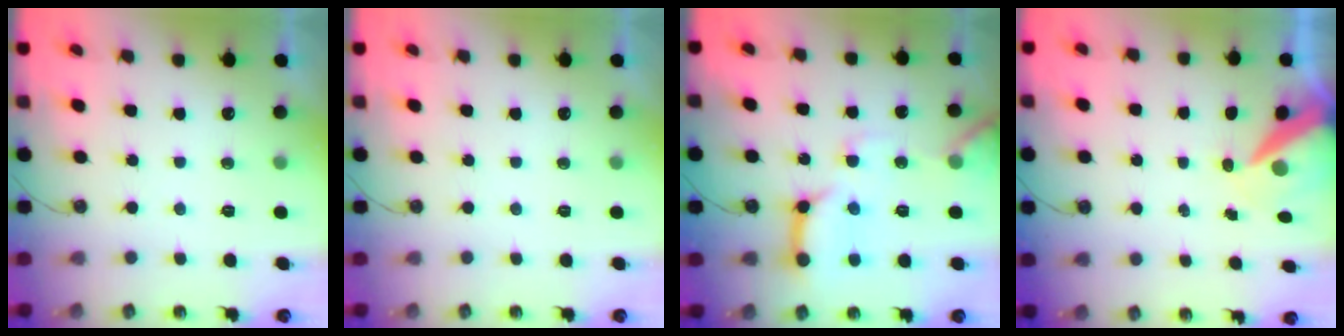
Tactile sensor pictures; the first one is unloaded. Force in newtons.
{"total": 0.0}
{"total": 15.2, "press": 15.1, "slide": 1.7}
{"total": 10.4, "press": 10.4, "slide": 1.2}